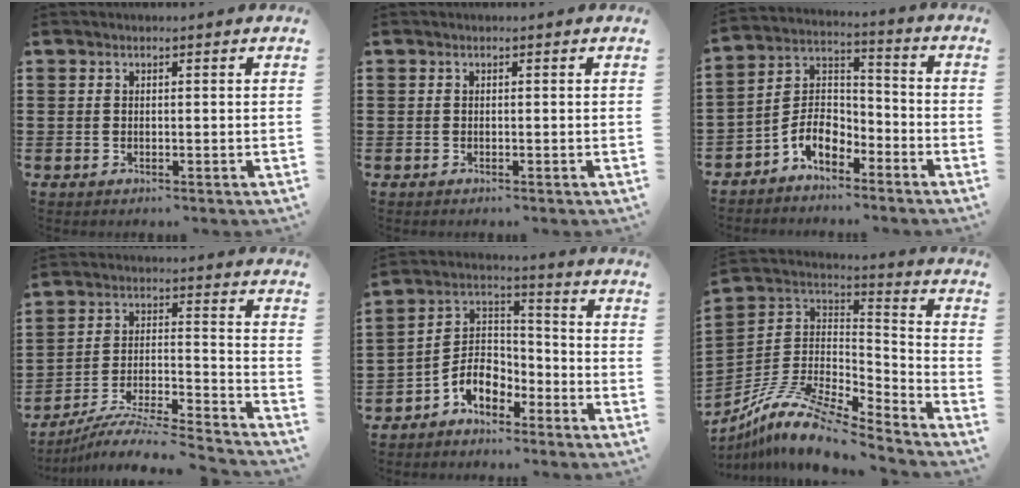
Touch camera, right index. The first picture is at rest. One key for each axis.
{"total": 0.0}
{"total": 6.6, "fx": -4.1, "fy": 4.0, "fz": 3.2, "tx": -0.085, "ty": 0.000, "tz": -0.087}
{"total": 7.2, "fx": -6.8, "fy": -0.2, "fz": 2.6, "tx": -0.044, "ty": -0.010, "tz": -0.136}
{"total": 6.7, "fx": -4.2, "fy": 4.3, "fz": 3.0, "tx": -0.082, "ty": 0.003, "tz": -0.088}
{"total": 11.9, "fx": -9.5, "fy": 3.1, "fz": 6.5, "tx": -0.136, "ty": 0.016, "tz": -0.186}